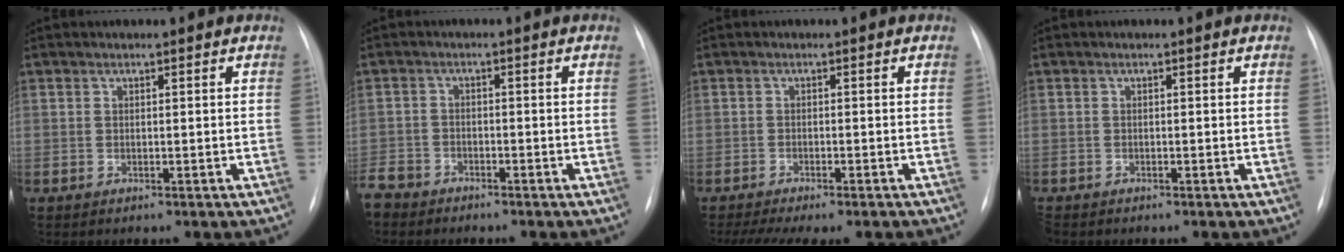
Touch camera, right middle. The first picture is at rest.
{"total": 4.9, "force": [-4.4, 2.0, 0.6], "torque": [-0.006, -0.007, -0.088]}
{"total": 10.5, "force": [-8.6, 2.0, 5.7], "torque": [-0.082, -0.004, -0.120]}
{"total": 1.1, "force": [-1.0, 0.5, 0.3], "torque": [-0.005, -0.001, -0.014]}